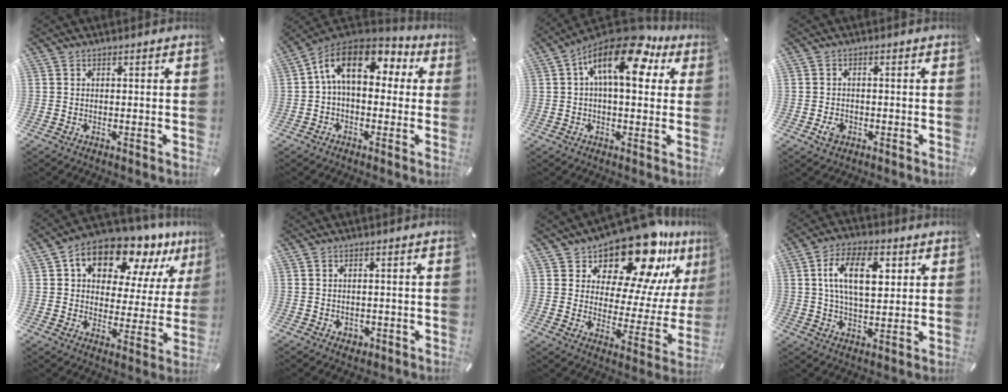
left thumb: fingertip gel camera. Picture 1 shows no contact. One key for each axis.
{"total": 13.7, "fx": 3.5, "fy": 8.1, "fz": 10.4, "tx": -0.192, "ty": -0.007, "tz": 0.060}
{"total": 16.9, "fx": 6.5, "fy": 7.7, "fz": 13.5, "tx": -0.214, "ty": -0.031, "tz": 0.104}
{"total": 2.9, "fx": -1.0, "fy": 2.3, "fz": 1.5, "tx": -0.034, "ty": 0.002, "tz": -0.019}
{"total": 15.0, "fx": 10.4, "fy": 8.1, "fz": 7.1, "tx": -0.126, "ty": -0.067, "tz": 0.184}
{"total": 1.7, "fx": -0.4, "fy": 1.5, "fz": 0.6, "tx": -0.012, "ty": 0.004, "tz": -0.010}
{"total": 19.2, "fx": 15.8, "fy": 7.4, "fz": 8.1, "tx": -0.124, "ty": -0.140, "tz": 0.268}
{"total": 13.4, "fx": 3.6, "fy": 7.2, "fz": 10.7, "tx": -0.198, "ty": -0.002, "tz": 0.055}